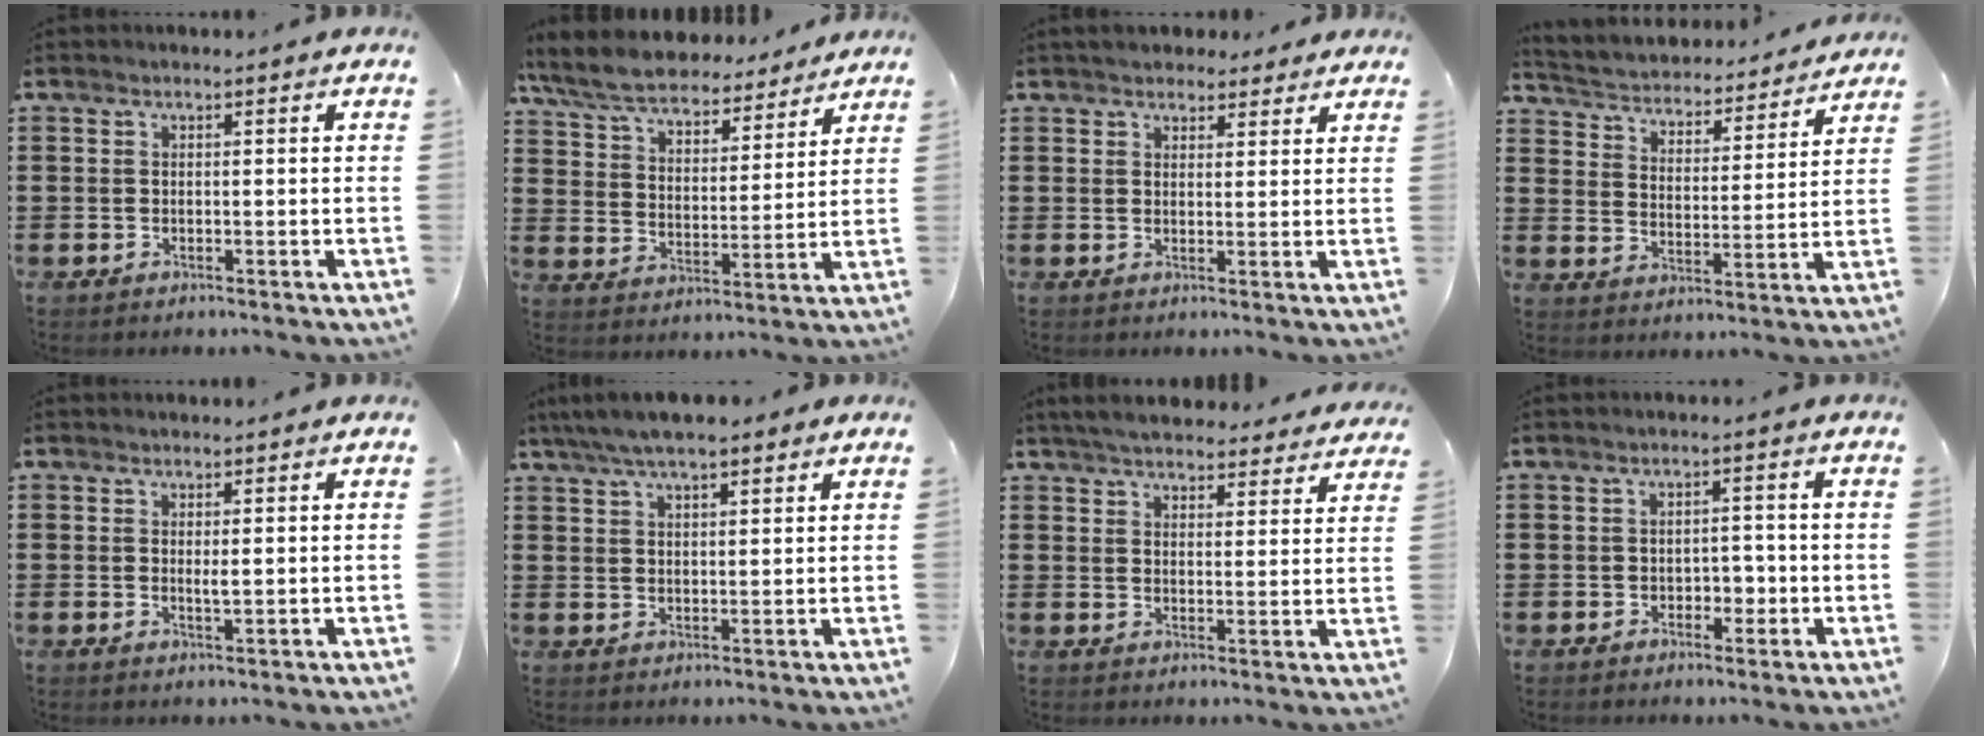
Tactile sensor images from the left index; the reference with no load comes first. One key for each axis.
{"total": 7.9, "fx": 7.3, "fy": 1.4, "fz": 2.6, "tx": -0.081, "ty": -0.037, "tz": 0.130}
{"total": 3.1, "fx": 2.7, "fy": 1.4, "fz": 0.4, "tx": -0.016, "ty": 0.002, "tz": 0.051}
{"total": 3.3, "fx": 3.3, "fy": 0.3, "fz": -0.2, "tx": -0.021, "ty": -0.034, "tz": 0.047}
{"total": 1.5, "fx": 0.4, "fy": 0.2, "fz": 1.4, "tx": -0.028, "ty": 0.000, "tz": 0.007}
{"total": 5.4, "fx": 4.3, "fy": 1.4, "fz": 2.9, "tx": -0.067, "ty": 0.000, "tz": 0.079}
{"total": 5.2, "fx": 5.0, "fy": 0.5, "fz": 1.2, "tx": -0.042, "ty": -0.018, "tz": 0.090}
{"total": 2.4, "fx": -0.7, "fy": 1.7, "fz": 1.5, "tx": -0.026, "ty": 0.001, "tz": -0.019}